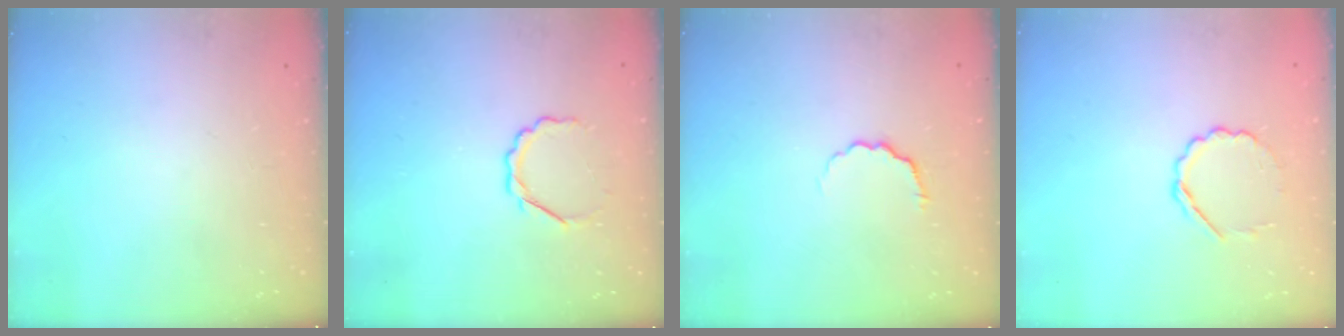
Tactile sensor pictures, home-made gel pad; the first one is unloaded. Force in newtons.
{"total": 4.5, "press": 4.3, "slide": 1.4}
{"total": 3.3, "press": 3.2, "slide": 1.1}
{"total": 4.4, "press": 4.2, "slide": 1.5}